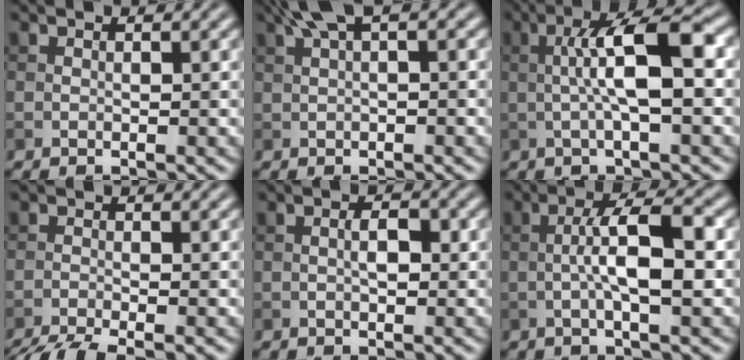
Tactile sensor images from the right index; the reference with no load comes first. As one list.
[{"total": 3.4, "force": [1.6, 0.8, 2.9], "torque": [-0.060, 0.015, 0.030]}, {"total": 7.1, "force": [0.2, 1.5, 6.9], "torque": [-0.114, 0.015, -0.003]}, {"total": 4.2, "force": [-3.3, 0.8, 2.5], "torque": [-0.039, -0.012, -0.069]}, {"total": 2.1, "force": [0.1, 0.9, 1.9], "torque": [-0.028, 0.000, 0.001]}, {"total": 5.8, "force": [-0.3, 1.3, 5.6], "torque": [-0.100, 0.010, -0.010]}]